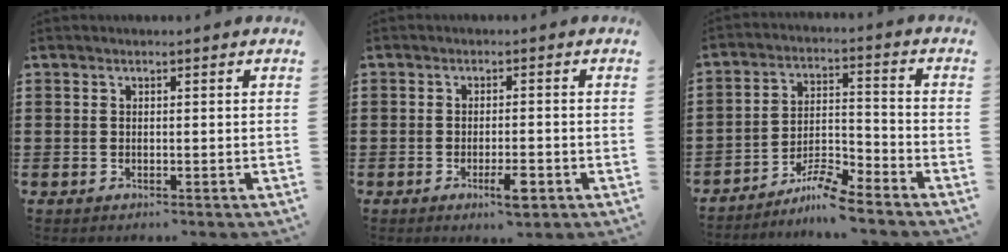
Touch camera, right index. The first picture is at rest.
{"total": 3.8, "force": [-1.8, 1.0, 3.2], "torque": [-0.057, -0.003, -0.032]}
{"total": 6.5, "force": [-5.9, 0.6, 2.7], "torque": [-0.052, 0.006, -0.114]}